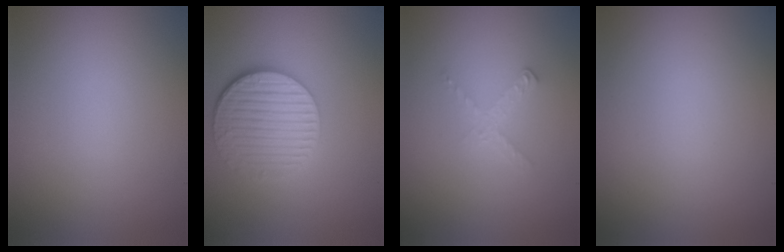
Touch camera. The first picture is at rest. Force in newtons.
{"total": 5.5, "press": 4.2, "slide": 3.5}
{"total": 1.4, "press": 1.4, "slide": 0.1}
{"total": 0.0}